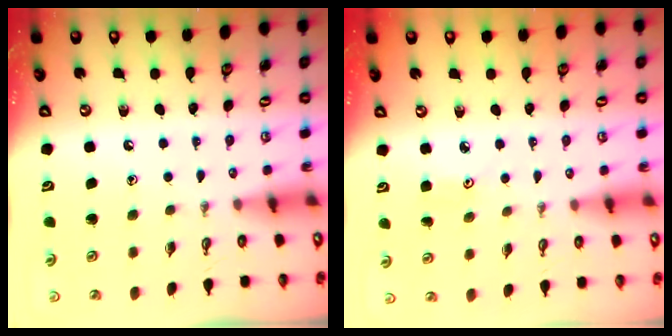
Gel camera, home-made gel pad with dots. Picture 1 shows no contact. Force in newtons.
{"total": 3.0, "press": 3.0, "slide": 0.5}